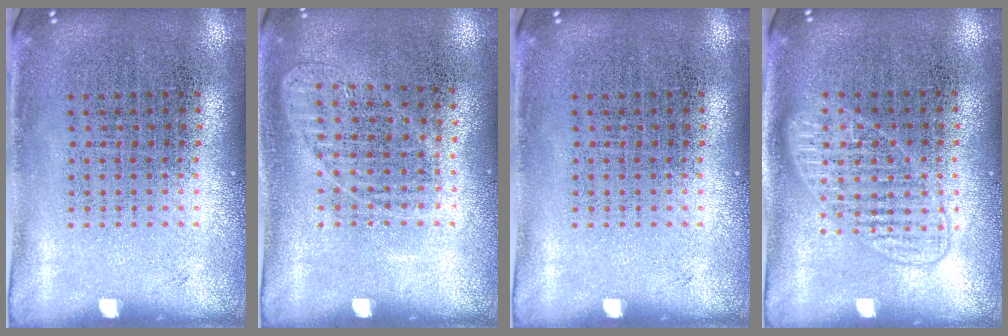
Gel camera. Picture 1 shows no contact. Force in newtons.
{"total": 0.9, "press": 0.9, "slide": 0.2}
{"total": 0.0}
{"total": 1.3, "press": 1.3, "slide": 0.3}